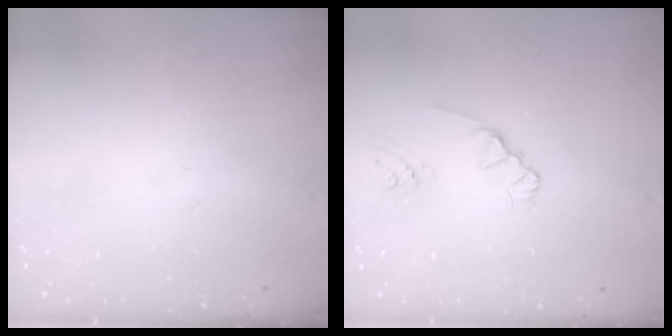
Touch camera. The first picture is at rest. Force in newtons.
{"total": 1.7, "press": 1.7, "slide": 0.3}